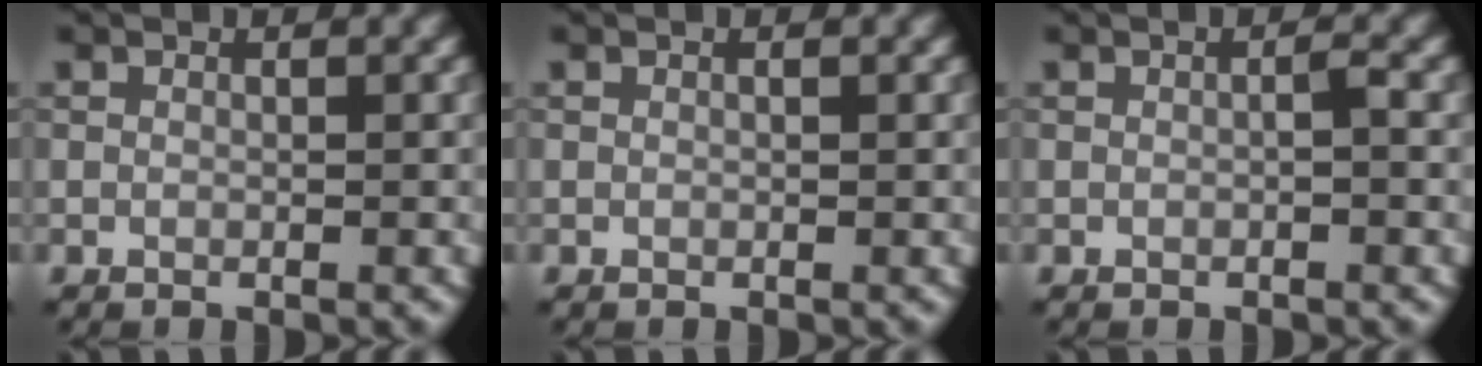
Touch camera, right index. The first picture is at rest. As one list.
[{"total": 0.0}, {"total": 0.7, "force": [-0.2, 0.0, 0.7], "torque": [-0.012, 0.004, -0.004]}]